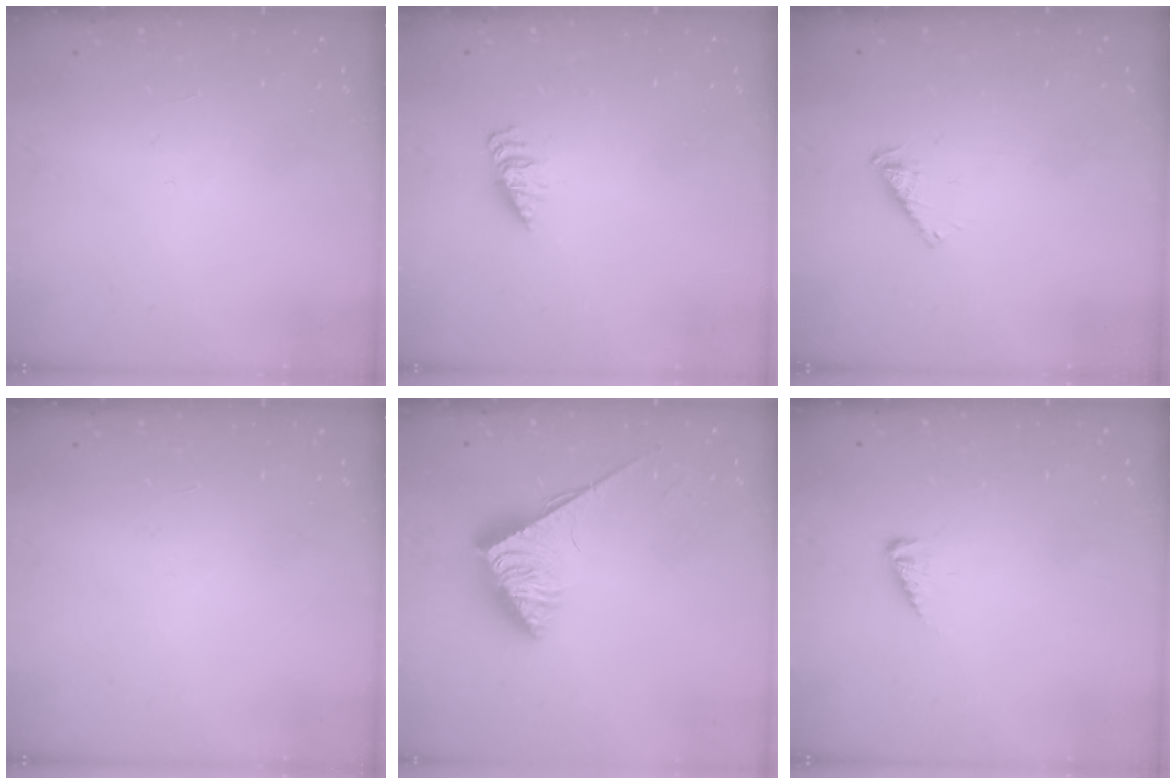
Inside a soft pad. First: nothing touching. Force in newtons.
{"total": 2.0, "press": 2.0, "slide": 0.3}
{"total": 2.9, "press": 2.9, "slide": 0.1}
{"total": 0.0}
{"total": 3.8, "press": 3.8, "slide": 0.6}
{"total": 3.3, "press": 3.3, "slide": 0.4}